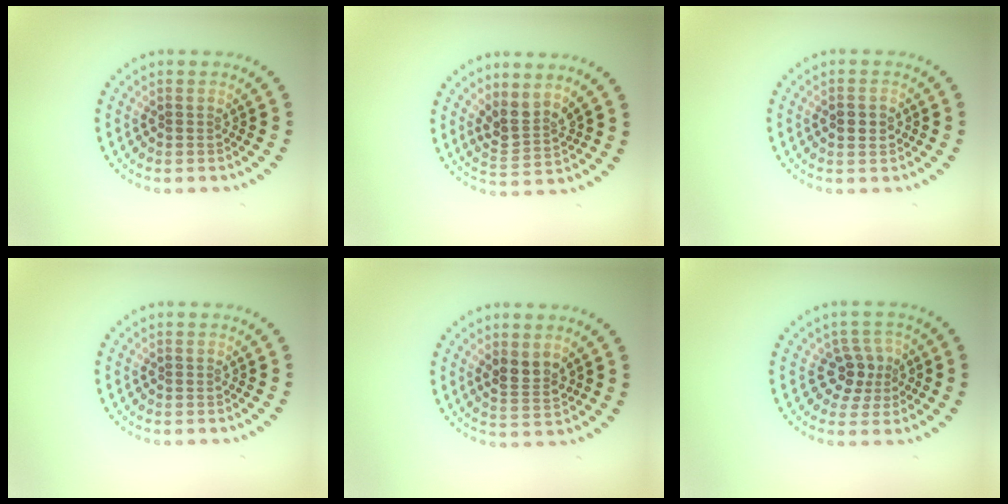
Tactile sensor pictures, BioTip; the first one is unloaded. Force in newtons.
{"total": 2.7, "press": 2.0, "slide": 1.8}
{"total": 2.3, "press": 2.3, "slide": 0.1}
{"total": 0.0}
{"total": 2.4, "press": 2.2, "slide": 1.0}
{"total": 2.7, "press": 2.3, "slide": 1.4}